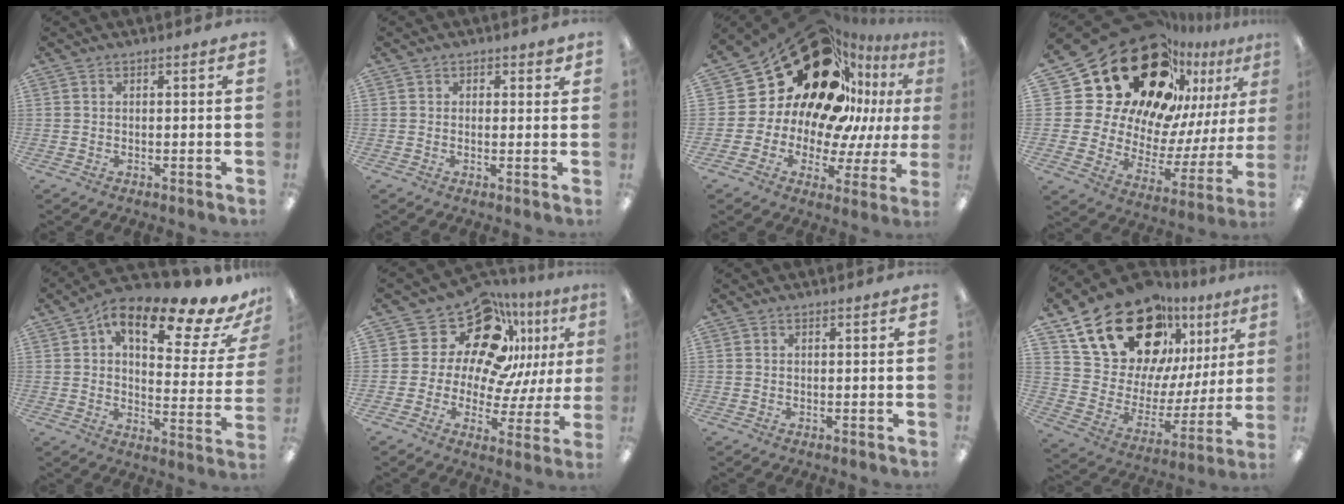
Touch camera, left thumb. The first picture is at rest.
{"total": 1.7, "force": [0.9, 1.3, 0.6], "torque": [0.005, -0.001, 0.012]}
{"total": 29.6, "force": [15.4, 18.9, 16.8], "torque": [-0.258, -0.120, 0.307]}
{"total": 32.8, "force": [20.4, 18.6, 17.7], "torque": [-0.271, -0.177, 0.402]}
{"total": 18.1, "force": [11.0, 7.0, 12.5], "torque": [-0.186, -0.064, 0.176]}
{"total": 20.0, "force": [11.2, 12.0, 11.5], "torque": [-0.196, -0.074, 0.198]}
{"total": 0.0}
{"total": 24.4, "force": [17.0, 12.9, 11.8], "torque": [-0.192, -0.102, 0.312]}